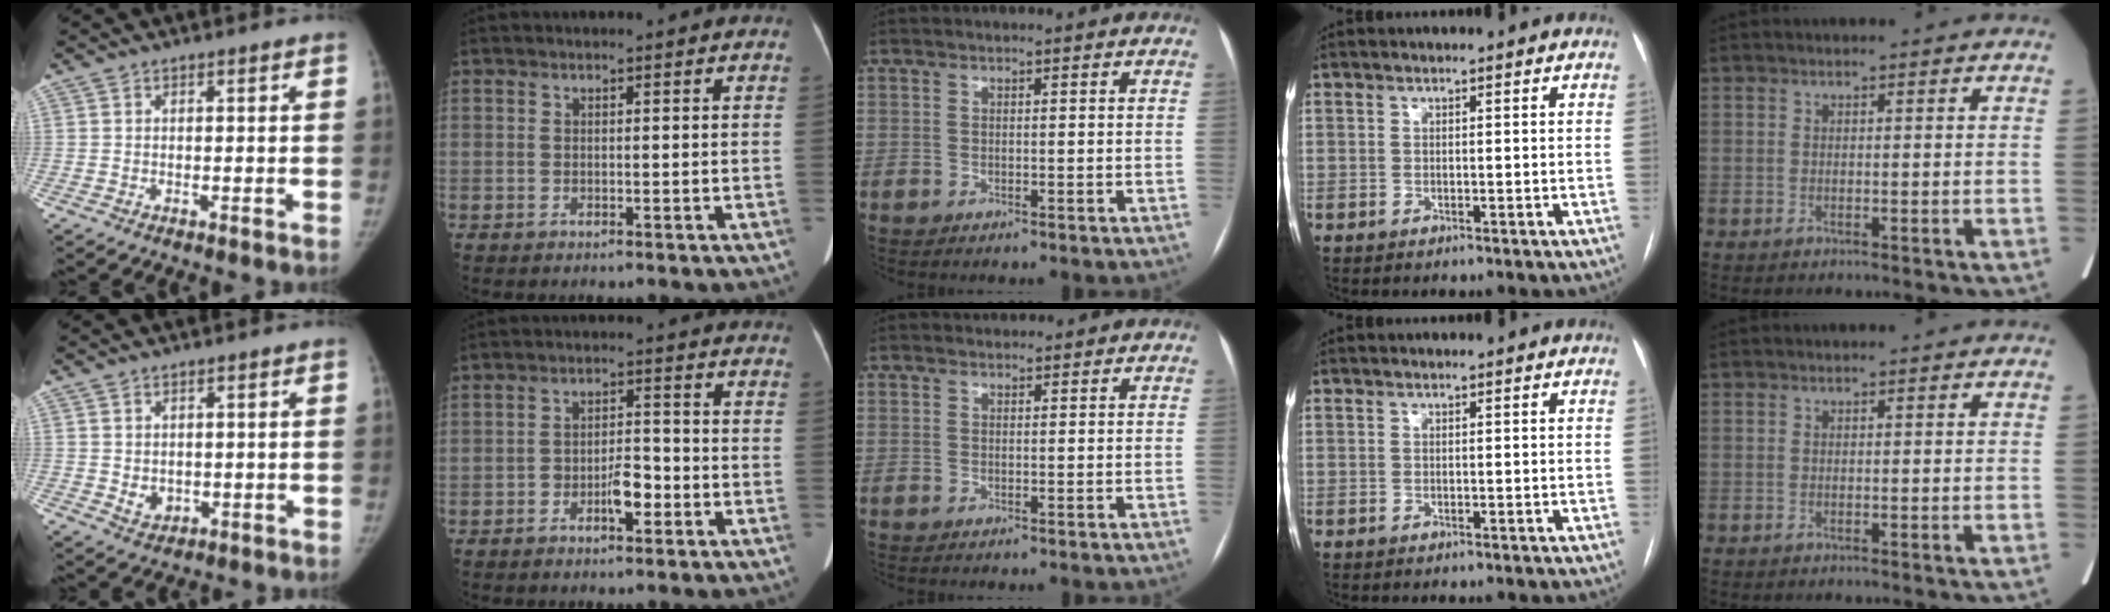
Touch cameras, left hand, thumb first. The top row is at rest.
{"thumb": {"total": 3.1, "force": [0.1, 2.6, 1.7], "torque": [-0.018, -0.006, 0.015]}, "index": {"total": 4.0, "force": [-2.2, 1.5, 3.0], "torque": [-0.054, 0.005, -0.038]}, "middle": {"total": 1.5, "force": [1.4, 0.5, 0.0], "torque": [-0.002, 0.016, 0.022]}}